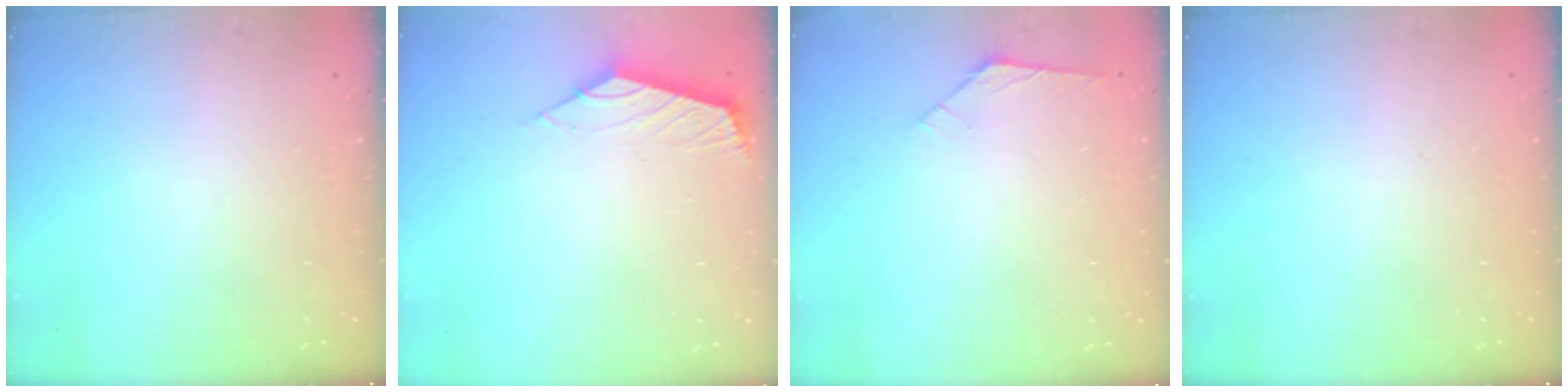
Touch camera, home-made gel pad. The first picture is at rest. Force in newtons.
{"total": 2.4, "press": 2.4, "slide": 0.6}
{"total": 2.5, "press": 2.4, "slide": 0.7}
{"total": 0.0}